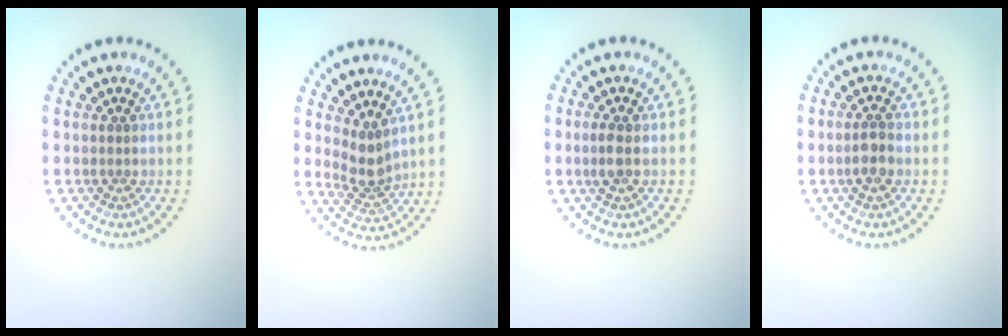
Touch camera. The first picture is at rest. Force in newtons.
{"total": 2.5, "press": 1.9, "slide": 1.6}
{"total": 1.4, "press": 1.4, "slide": 0.4}
{"total": 2.1, "press": 2.0, "slide": 0.6}